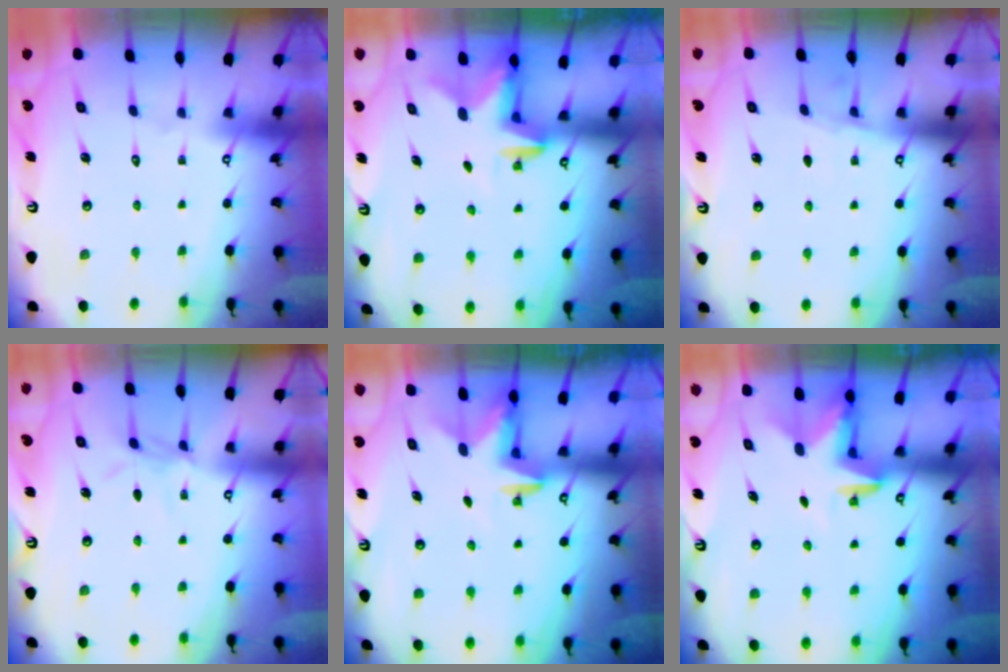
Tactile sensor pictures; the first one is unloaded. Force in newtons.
{"total": 2.5, "press": 2.5, "slide": 0.5}
{"total": 3.3, "press": 3.3, "slide": 0.5}
{"total": 5.4, "press": 5.3, "slide": 0.5}
{"total": 2.9, "press": 2.8, "slide": 0.6}
{"total": 3.5, "press": 3.5, "slide": 0.1}